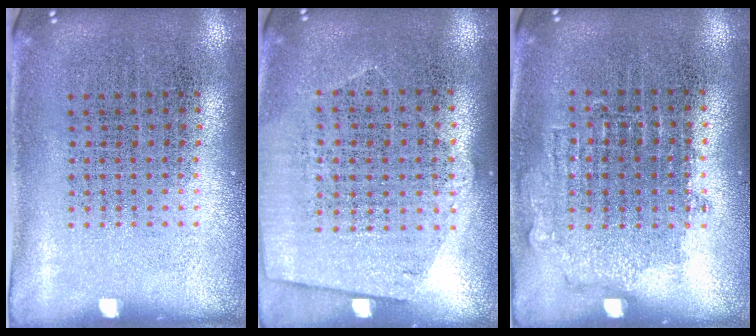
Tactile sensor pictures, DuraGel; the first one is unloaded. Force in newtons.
{"total": 1.2, "press": 1.0, "slide": 0.6}
{"total": 0.7, "press": 0.7, "slide": 0.3}